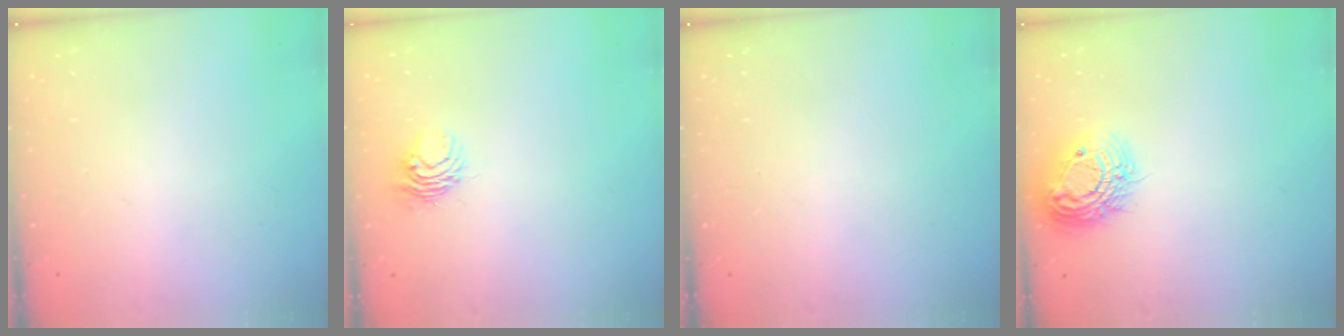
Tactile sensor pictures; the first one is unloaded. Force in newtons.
{"total": 5.0, "press": 4.9, "slide": 0.5}
{"total": 0.0}
{"total": 14.4, "press": 14.4, "slide": 1.0}